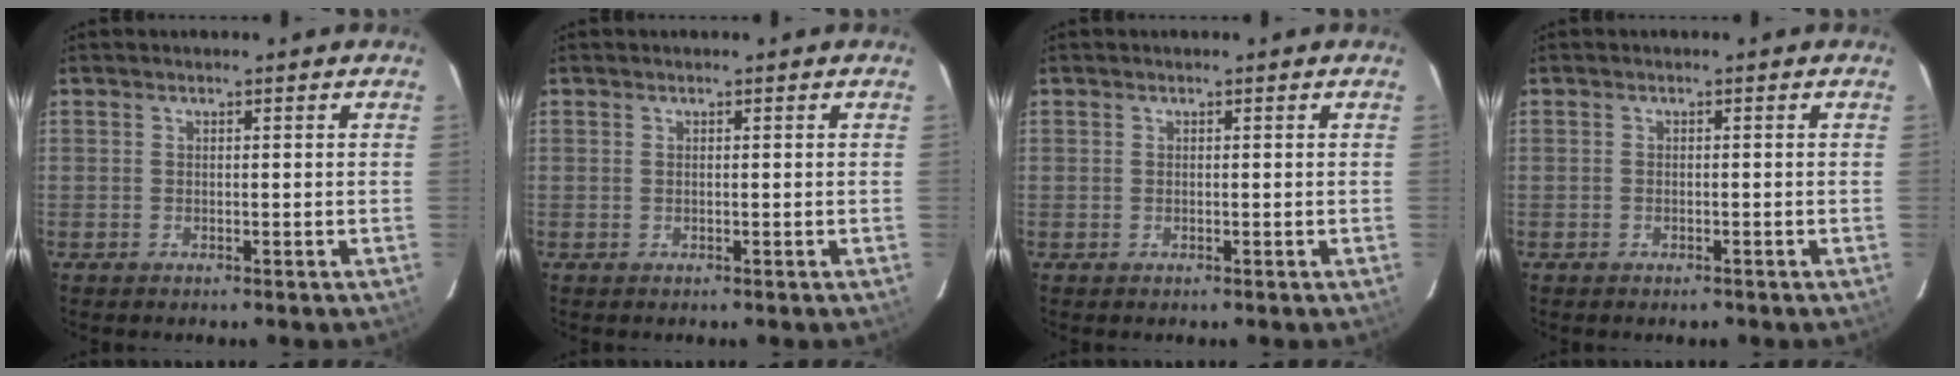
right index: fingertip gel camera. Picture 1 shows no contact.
{"total": 0.0}
{"total": 0.5, "force": [-0.3, 0.4, -0.1], "torque": [0.001, -0.001, -0.006]}
{"total": 1.6, "force": [-1.3, 0.8, 0.5], "torque": [-0.015, -0.003, -0.020]}